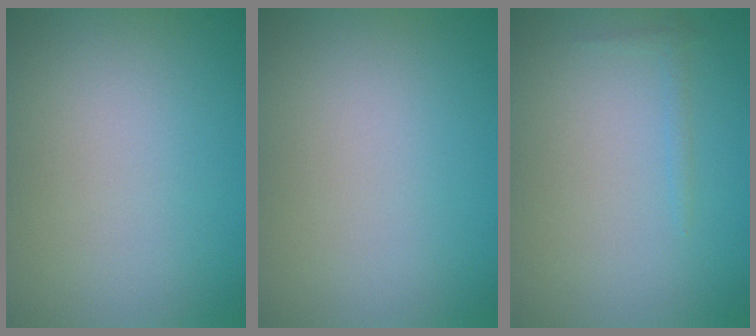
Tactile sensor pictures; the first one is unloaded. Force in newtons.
{"total": 0.0}
{"total": 0.6, "press": 0.6, "slide": 0.1}